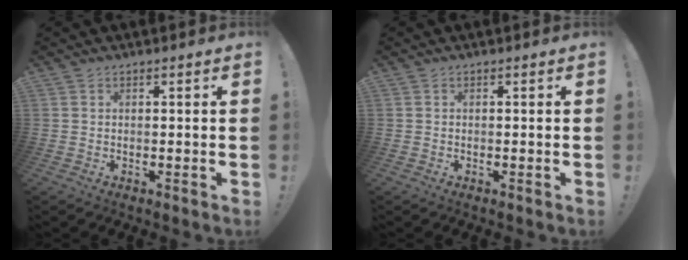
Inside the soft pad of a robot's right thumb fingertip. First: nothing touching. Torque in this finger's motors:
{"motor_torque": [-0.04, -0.12, -0.11, 0.18, 0.08]}